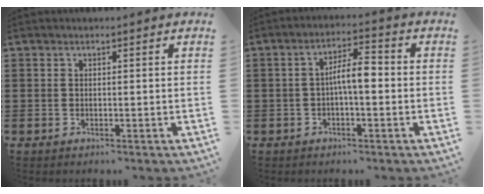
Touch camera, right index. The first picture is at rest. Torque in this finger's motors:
{"motor_torque": [1.13, -0.22, 0.24, 0.15]}